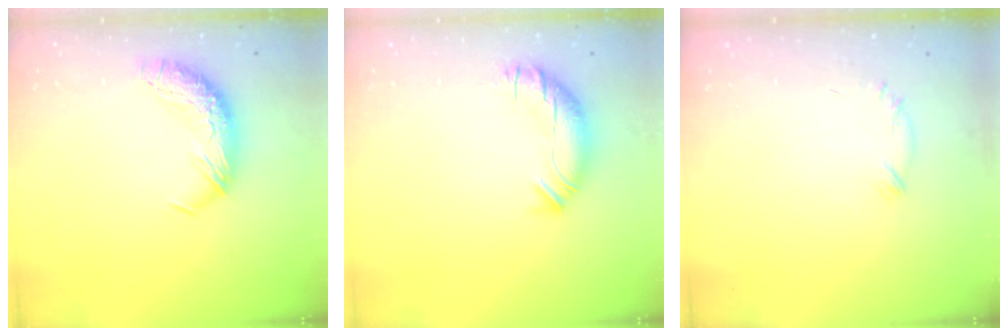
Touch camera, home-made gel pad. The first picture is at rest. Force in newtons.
{"total": 2.0, "press": 0.6, "slide": 1.9}
{"total": 6.6, "press": 6.6, "slide": 1.0}